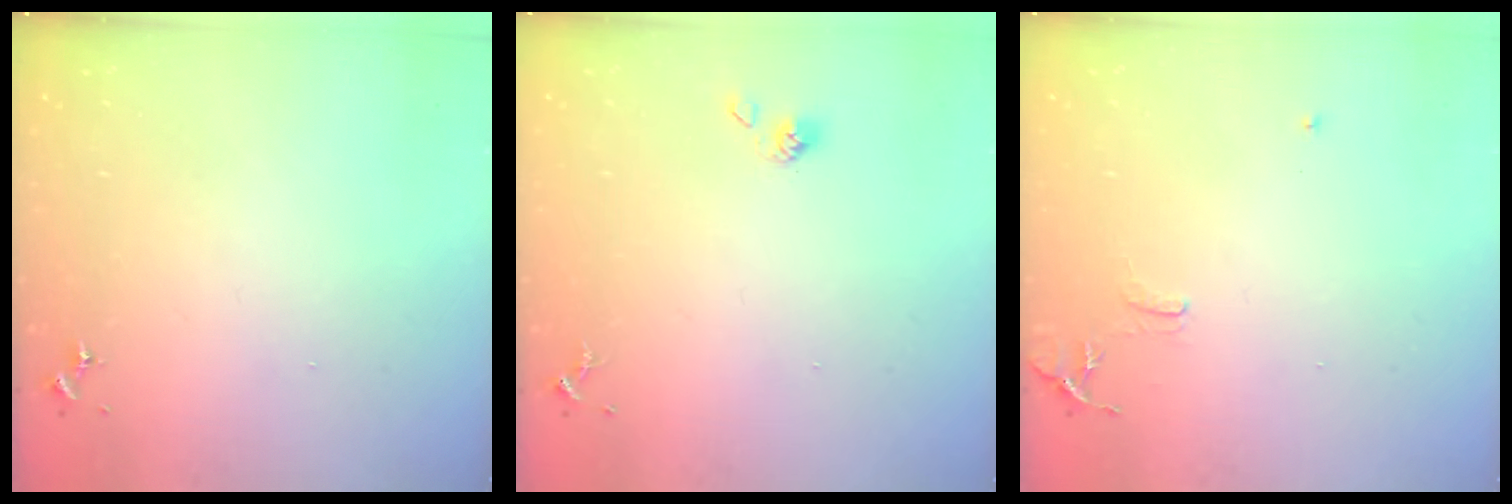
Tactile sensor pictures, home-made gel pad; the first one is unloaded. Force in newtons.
{"total": 3.6, "press": 3.4, "slide": 1.3}
{"total": 8.1, "press": 8.0, "slide": 0.7}